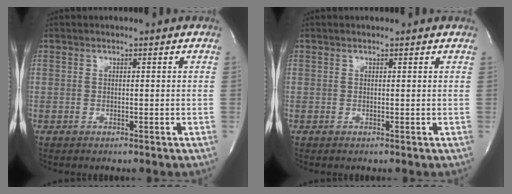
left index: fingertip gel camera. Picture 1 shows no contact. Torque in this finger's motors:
{"motor_torque": [-0.34, 0.15, -0.21, -0.02]}